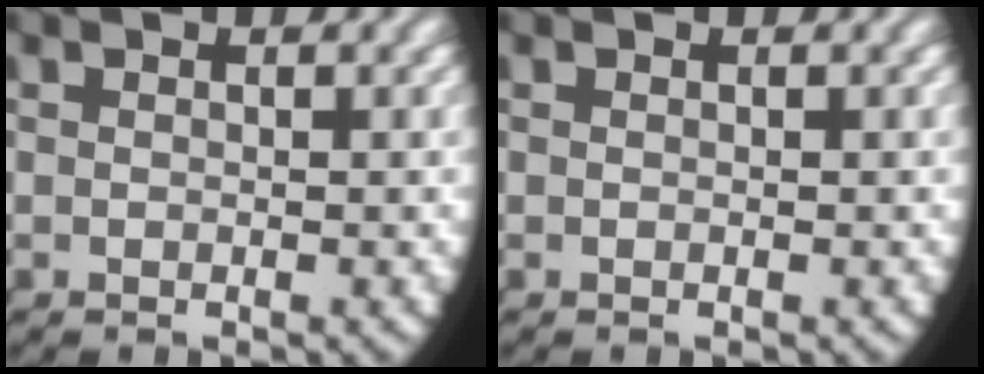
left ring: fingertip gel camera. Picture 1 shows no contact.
{"total": 0.0}